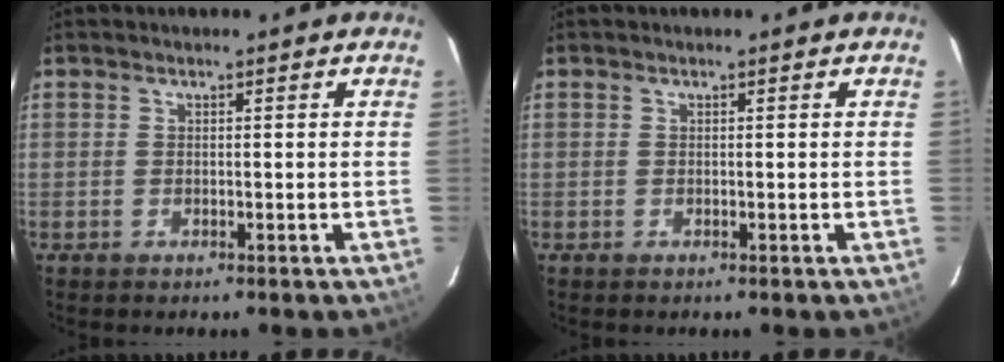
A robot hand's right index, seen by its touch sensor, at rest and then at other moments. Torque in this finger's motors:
{"motor_torque": [0.00, 0.00, 0.05, 0.00]}